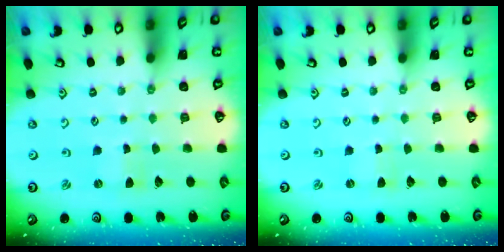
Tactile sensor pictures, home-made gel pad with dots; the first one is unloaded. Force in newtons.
{"total": 0.0}